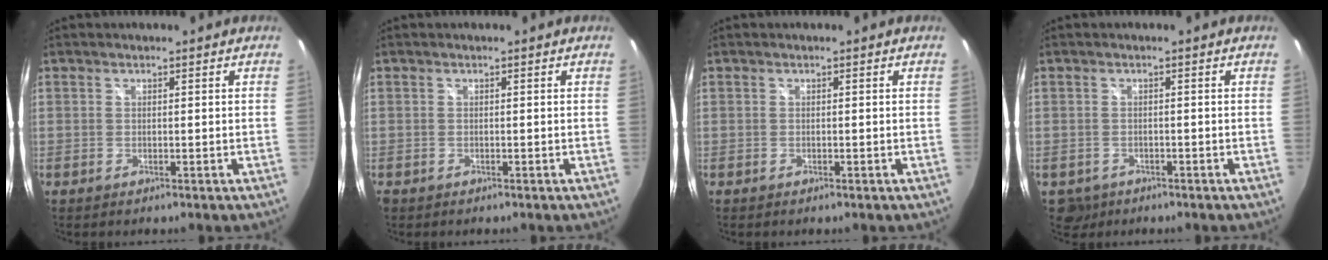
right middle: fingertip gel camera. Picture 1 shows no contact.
{"total": 0.5, "force": [-0.3, 0.4, 0.1], "torque": [-0.003, -0.003, -0.007]}
{"total": 0.0}
{"total": 3.6, "force": [-1.5, 3.0, 1.1], "torque": [-0.030, -0.005, -0.017]}